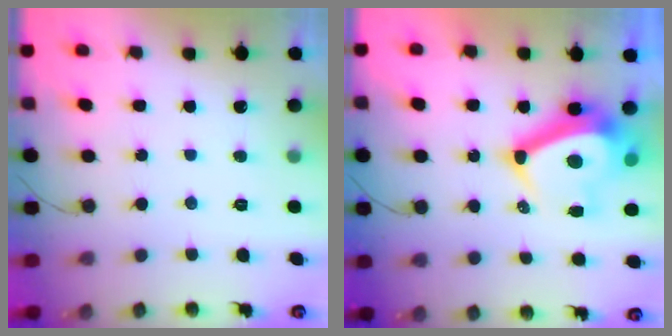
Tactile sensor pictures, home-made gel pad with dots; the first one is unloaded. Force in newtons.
{"total": 13.3, "press": 12.8, "slide": 3.6}